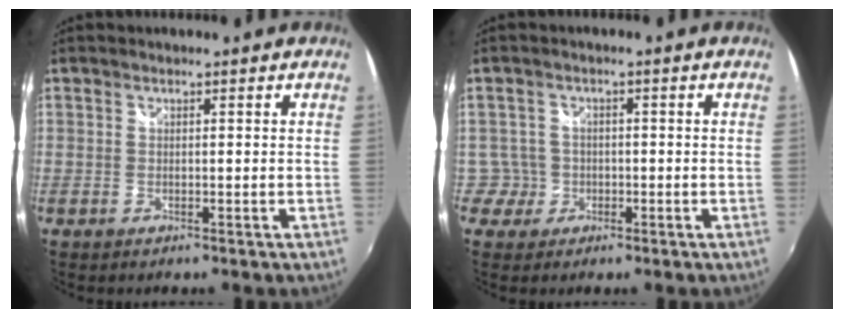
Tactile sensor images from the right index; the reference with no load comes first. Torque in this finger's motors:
{"motor_torque": [-0.01, -0.21, 0.07, -0.04]}